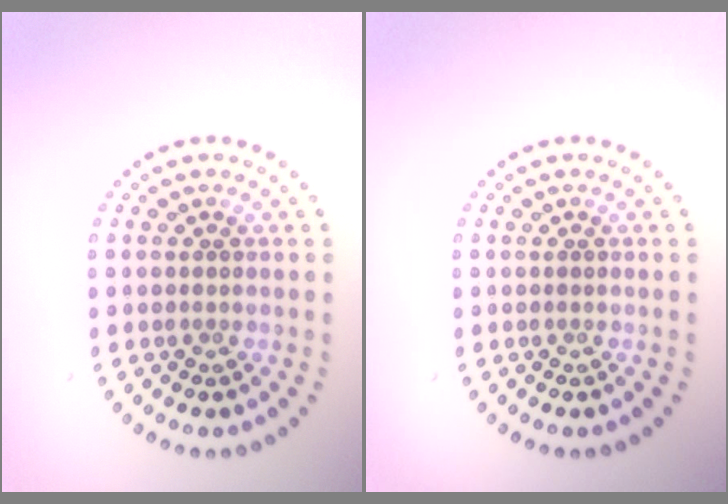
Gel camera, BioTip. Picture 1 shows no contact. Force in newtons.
{"total": 0.0}